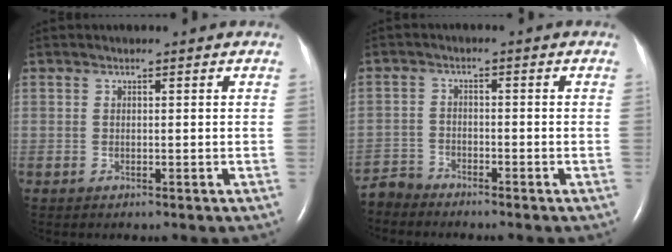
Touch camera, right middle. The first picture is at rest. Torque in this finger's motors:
{"motor_torque": [-0.01, 0.00, -0.01, -0.02]}